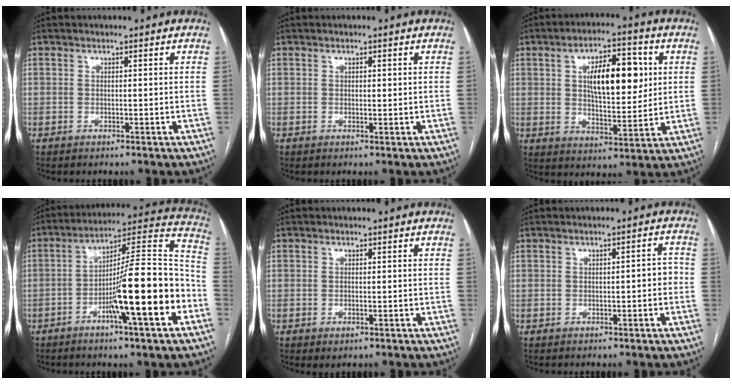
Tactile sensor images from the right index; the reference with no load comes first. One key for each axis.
{"total": 0.9, "fx": 0.3, "fy": 0.5, "fz": 0.7, "tx": -0.010, "ty": 0.000, "tz": 0.004}
{"total": 12.5, "fx": 3.0, "fy": 4.8, "fz": 11.2, "tx": -0.180, "ty": 0.015, "tz": 0.052}
{"total": 17.9, "fx": -6.4, "fy": 1.1, "fz": 16.6, "tx": -0.256, "ty": 0.008, "tz": -0.104}
{"total": 0.8, "fx": -0.4, "fy": 0.3, "fz": 0.6, "tx": -0.011, "ty": -0.003, "tz": 0.001}
{"total": 2.4, "fx": -0.6, "fy": 0.8, "fz": 2.2, "tx": -0.023, "ty": 0.011, "tz": -0.007}